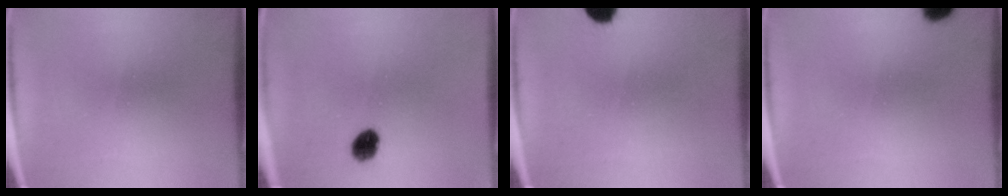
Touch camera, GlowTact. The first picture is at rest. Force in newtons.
{"total": 4.2}
{"total": 6.4}
{"total": 5.7}